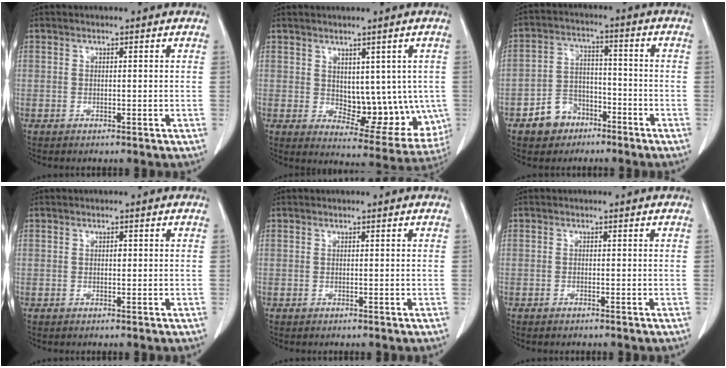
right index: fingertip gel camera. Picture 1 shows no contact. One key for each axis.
{"total": 11.3, "fx": 0.4, "fy": 6.1, "fz": 9.4, "tx": -0.108, "ty": -0.006, "tz": 0.026}
{"total": 7.2, "fx": -4.4, "fy": 5.3, "fz": 2.1, "tx": -0.043, "ty": 0.018, "tz": -0.070}
{"total": 0.6, "fx": 0.1, "fy": 0.3, "fz": 0.5, "tx": -0.009, "ty": 0.001, "tz": 0.001}
{"total": 0.0}
{"total": 0.6, "fx": -0.5, "fy": 0.1, "fz": 0.3, "tx": -0.012, "ty": -0.001, "tz": -0.007}